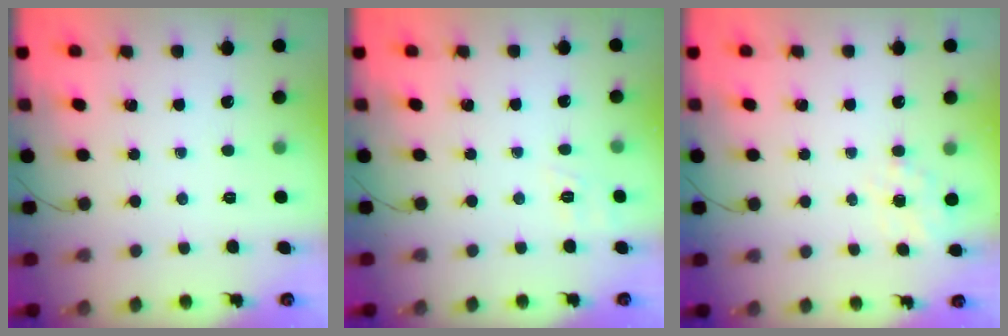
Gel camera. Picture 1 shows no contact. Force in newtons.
{"total": 8.0, "press": 7.8, "slide": 1.9}
{"total": 6.5, "press": 6.3, "slide": 1.5}